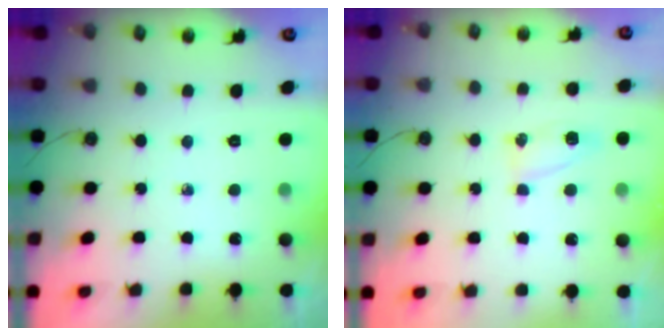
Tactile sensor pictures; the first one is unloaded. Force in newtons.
{"total": 5.2, "press": 5.2, "slide": 0.5}